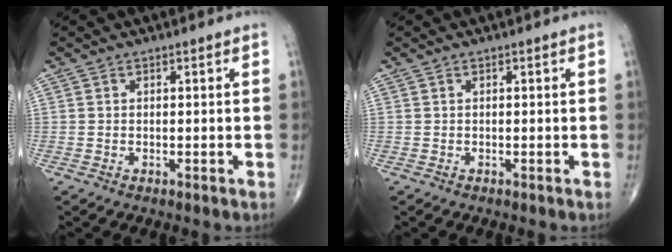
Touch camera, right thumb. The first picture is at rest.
{"total": 0.0}